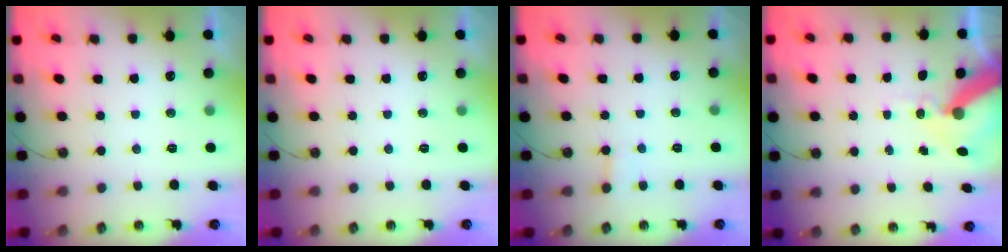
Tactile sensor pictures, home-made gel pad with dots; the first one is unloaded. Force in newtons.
{"total": 0.0}
{"total": 3.5, "press": 3.5, "slide": 0.3}
{"total": 11.5, "press": 11.4, "slide": 1.6}